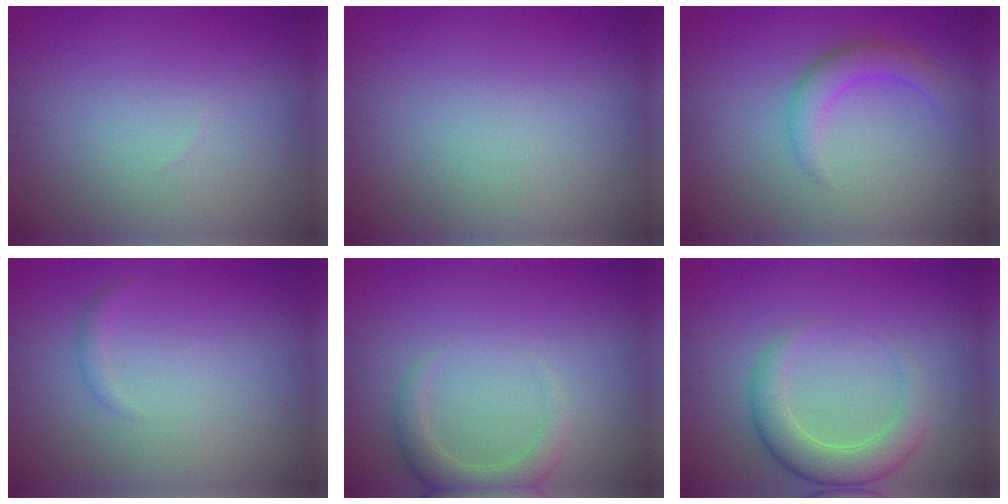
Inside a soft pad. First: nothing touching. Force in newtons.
{"total": 0.0}
{"total": 2.5, "press": 2.5, "slide": 0.0}
{"total": 0.7, "press": 0.7, "slide": 0.0}
{"total": 2.8, "press": 2.8, "slide": 0.4}
{"total": 3.7, "press": 3.7, "slide": 0.3}